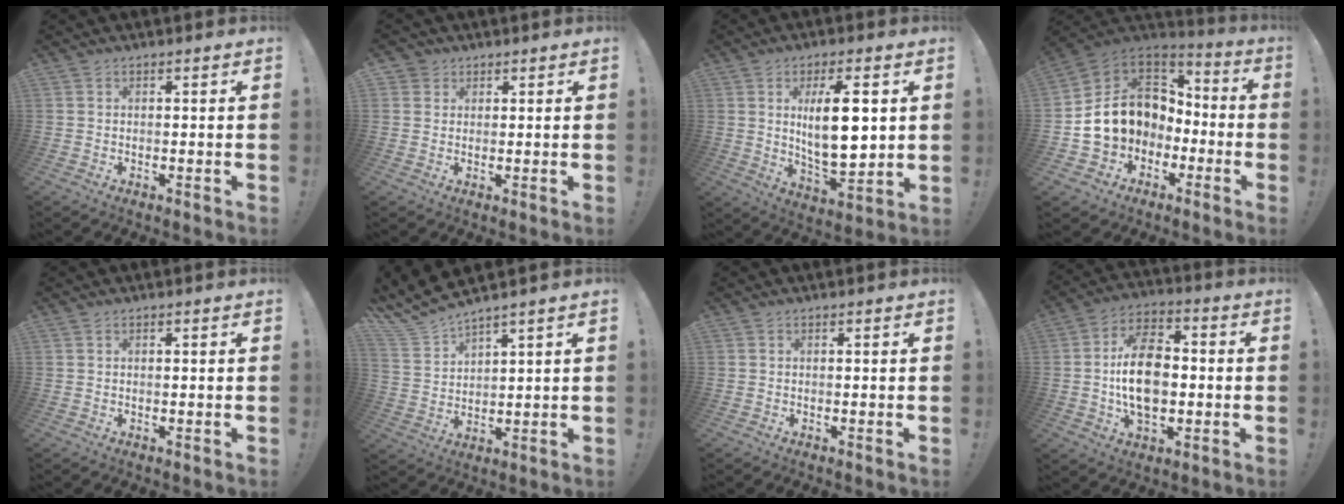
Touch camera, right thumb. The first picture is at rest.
{"total": 2.9, "force": [1.6, 2.4, 0.2], "torque": [0.004, -0.006, 0.027]}
{"total": 15.4, "force": [3.2, 5.8, 14.0], "torque": [-0.234, -0.013, 0.041]}
{"total": 15.5, "force": [0.4, 13.5, 7.6], "torque": [-0.112, 0.002, 0.036]}
{"total": 0.0}
{"total": 6.4, "force": [5.8, 1.4, 2.2], "torque": [-0.064, -0.047, 0.113]}
{"total": 0.0}
{"total": 16.6, "force": [-1.1, 10.9, 12.4], "torque": [-0.224, 0.010, -0.025]}